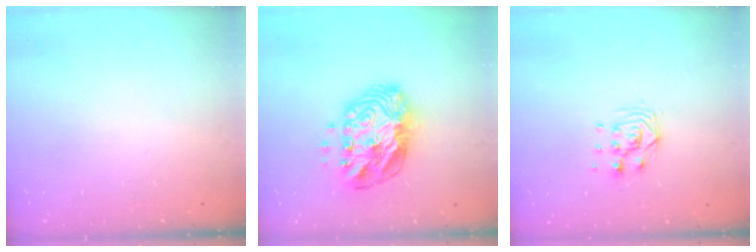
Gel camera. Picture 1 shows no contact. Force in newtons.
{"total": 14.1, "press": 14.0, "slide": 1.1}
{"total": 7.3, "press": 7.2, "slide": 0.6}